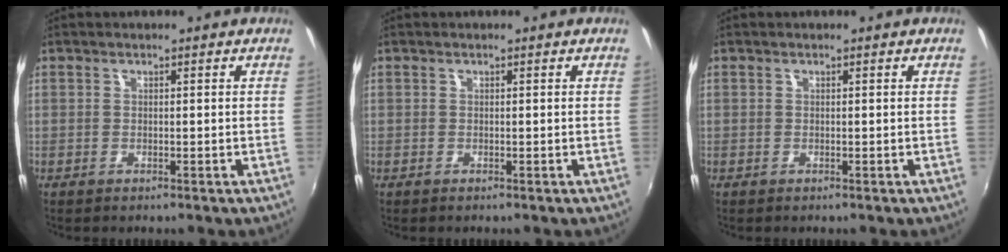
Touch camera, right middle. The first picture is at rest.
{"total": 0.0}
{"total": 0.0}